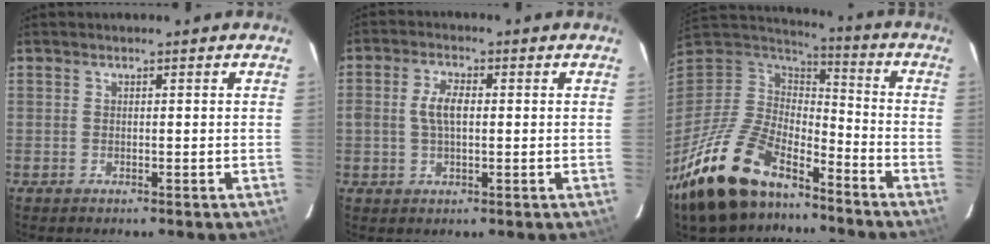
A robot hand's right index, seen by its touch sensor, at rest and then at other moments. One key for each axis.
{"total": 4.8, "fx": 0.3, "fy": 2.3, "fz": 4.1, "tx": -0.080, "ty": 0.007, "tz": 0.007}
{"total": 22.3, "fx": -15.8, "fy": 9.7, "fz": 12.5, "tx": -0.272, "ty": -0.026, "tz": -0.284}